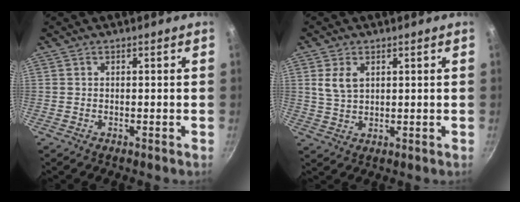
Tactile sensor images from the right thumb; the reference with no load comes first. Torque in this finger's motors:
{"motor_torque": [-0.58, 0.56, 0.17, -0.16, 0.03]}